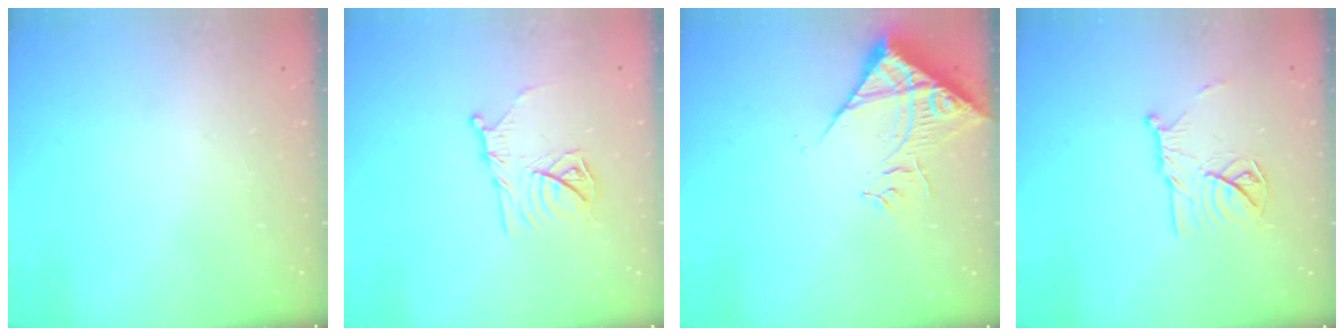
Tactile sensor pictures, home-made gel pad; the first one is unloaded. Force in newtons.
{"total": 11.7, "press": 11.7, "slide": 0.4}
{"total": 11.7, "press": 11.6, "slide": 1.5}
{"total": 12.4, "press": 12.4, "slide": 0.2}